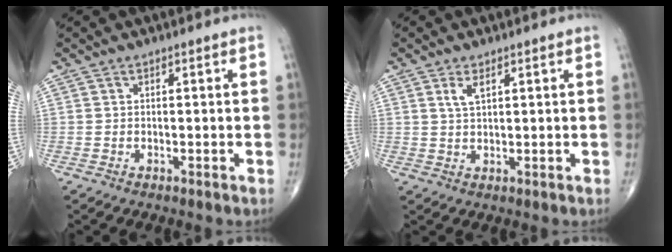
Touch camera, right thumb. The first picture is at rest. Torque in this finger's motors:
{"motor_torque": [0.00, 0.02, 0.10, -0.02, 0.08]}